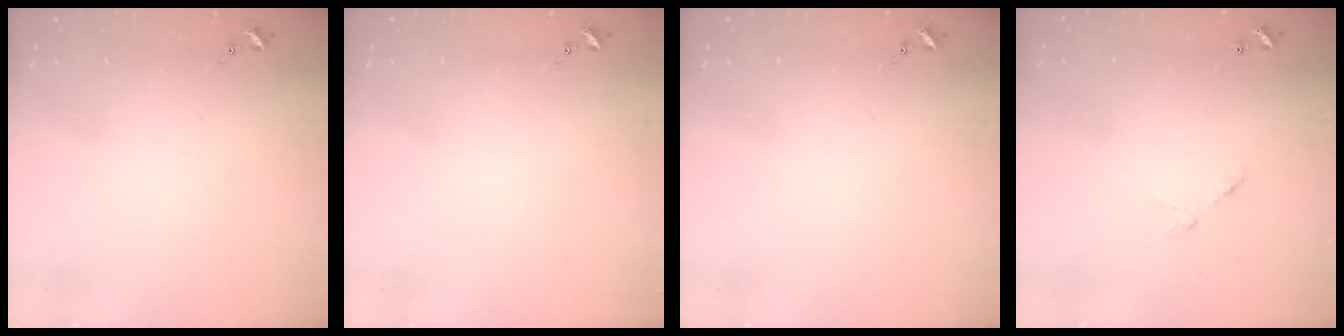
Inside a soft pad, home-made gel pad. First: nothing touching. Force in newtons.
{"total": 0.0}
{"total": 0.0}
{"total": 5.8, "press": 5.8, "slide": 0.4}